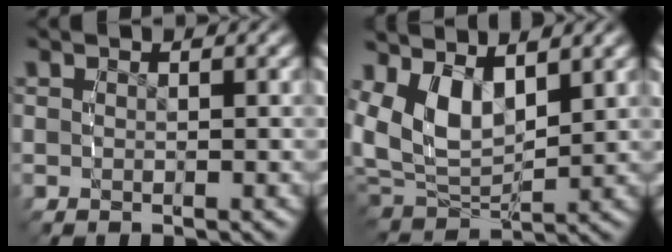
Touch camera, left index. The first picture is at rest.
{"total": 8.2, "force": [1.8, 6.1, 5.1], "torque": [-0.119, -0.014, 0.036]}